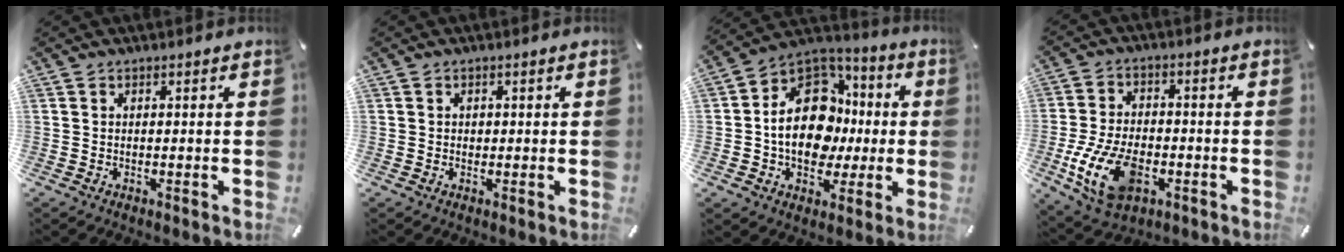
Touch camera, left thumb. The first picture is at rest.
{"total": 0.9, "force": [0.1, 0.8, 0.3], "torque": [0.003, 0.001, -0.002]}
{"total": 17.7, "force": [-1.2, 13.6, 11.4], "torque": [-0.208, 0.008, -0.022]}
{"total": 14.7, "force": [-4.7, 9.0, 10.6], "torque": [-0.216, 0.004, -0.080]}